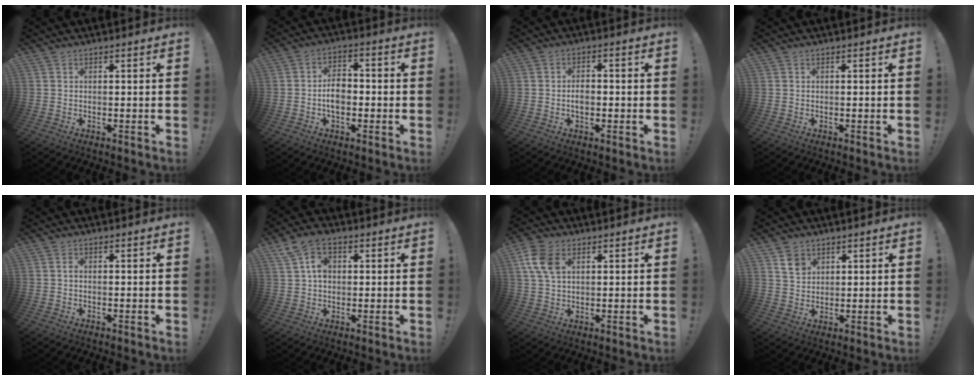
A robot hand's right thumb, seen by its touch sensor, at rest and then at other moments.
{"total": 6.9, "force": [-1.6, 4.8, 4.8], "torque": [-0.079, 0.008, -0.033]}
{"total": 3.1, "force": [-1.1, 2.0, 2.1], "torque": [-0.028, 0.004, -0.022]}
{"total": 0.0}
{"total": 0.7, "force": [-0.3, 0.4, 0.5], "torque": [-0.010, 0.003, -0.006]}
{"total": 8.3, "force": [2.5, 5.8, 5.4], "torque": [-0.086, 0.005, 0.051]}
{"total": 9.1, "force": [3.0, 5.9, 6.2], "torque": [-0.122, -0.001, 0.057]}
{"total": 5.7, "force": [3.4, 4.3, 1.6], "torque": [-0.005, -0.020, 0.062]}